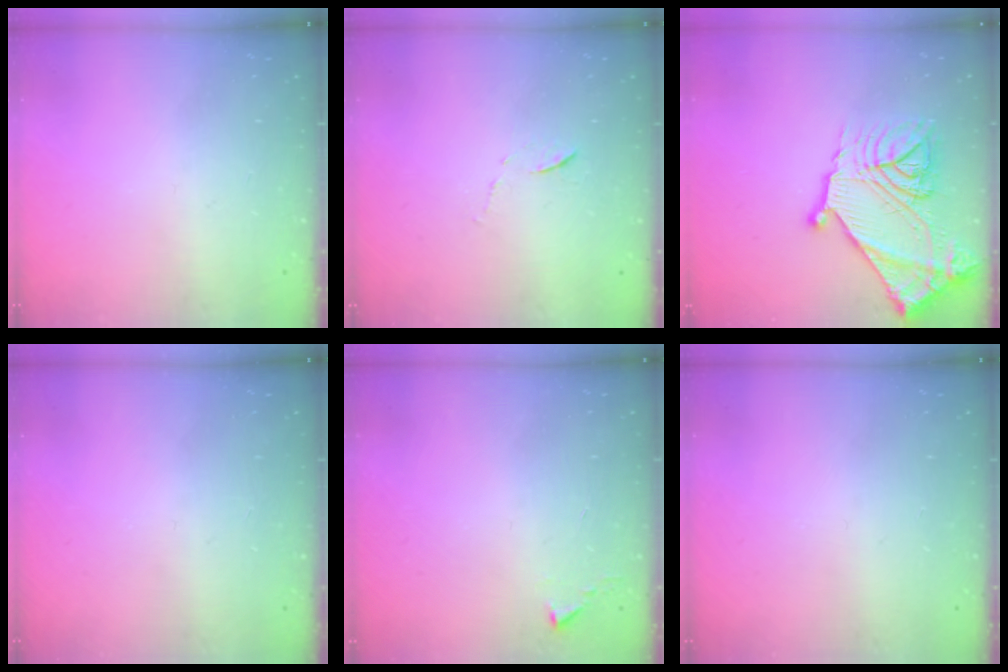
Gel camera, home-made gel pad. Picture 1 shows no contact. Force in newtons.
{"total": 5.3, "press": 5.2, "slide": 0.4}
{"total": 23.5, "press": 23.4, "slide": 1.6}
{"total": 0.0}
{"total": 1.1, "press": 1.1, "slide": 0.1}
{"total": 0.0}